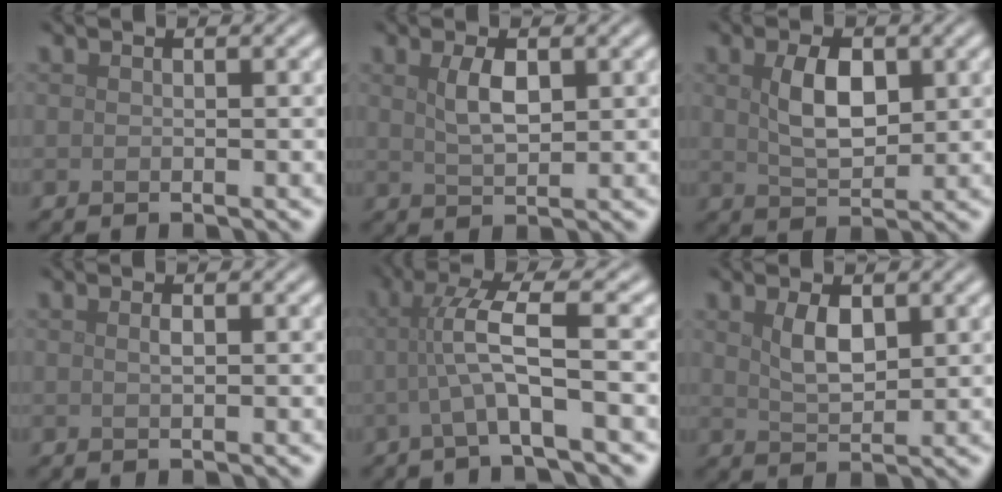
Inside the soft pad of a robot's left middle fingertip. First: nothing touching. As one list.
[{"total": 2.6, "force": [0.9, 1.1, 2.2], "torque": [-0.047, 0.000, 0.020]}, {"total": 4.1, "force": [1.0, 2.2, 3.3], "torque": [-0.070, -0.001, 0.022]}, {"total": 0.7, "force": [0.2, 0.2, 0.7], "torque": [-0.012, 0.003, 0.003]}, {"total": 4.6, "force": [-0.4, 0.3, 4.6], "torque": [-0.092, 0.010, -0.012]}, {"total": 2.7, "force": [1.1, 1.2, 2.2], "torque": [-0.046, -0.003, 0.025]}]